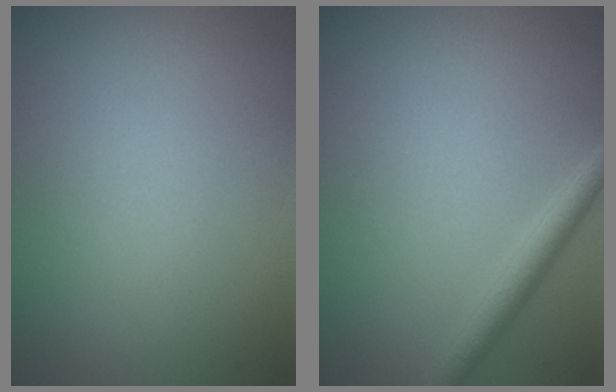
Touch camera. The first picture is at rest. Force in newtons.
{"total": 2.3, "press": 2.3, "slide": 0.2}